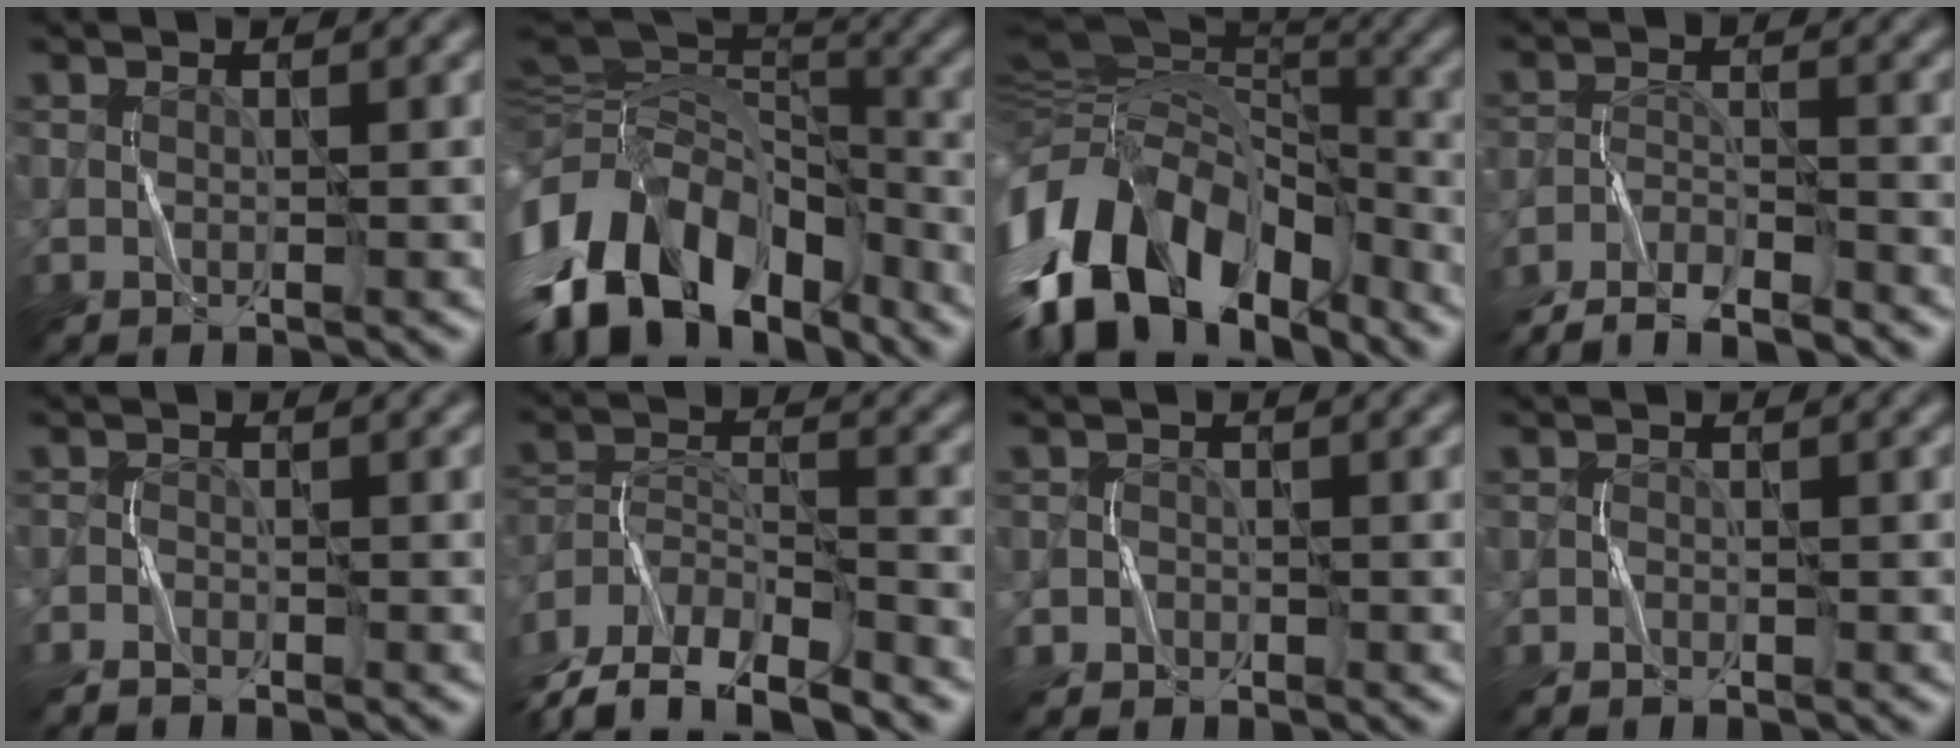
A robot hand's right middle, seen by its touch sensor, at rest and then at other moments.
{"total": 15.1, "force": [-8.5, 8.6, 9.1], "torque": [-0.196, 0.020, -0.155]}
{"total": 16.0, "force": [-8.1, 8.8, 10.7], "torque": [-0.222, 0.014, -0.153]}
{"total": 6.5, "force": [-6.0, 1.0, 2.3], "torque": [-0.040, -0.009, -0.111]}
{"total": 1.5, "force": [-1.5, 0.1, 0.3], "torque": [-0.015, 0.001, -0.034]}
{"total": 11.9, "force": [-10.5, 3.9, 4.1], "torque": [-0.069, -0.005, -0.163]}
{"total": 1.1, "force": [-0.8, 0.7, -0.2], "torque": [0.006, 0.003, -0.015]}
{"total": 0.9, "force": [-0.9, 0.2, 0.0], "torque": [0.000, 0.001, -0.018]}